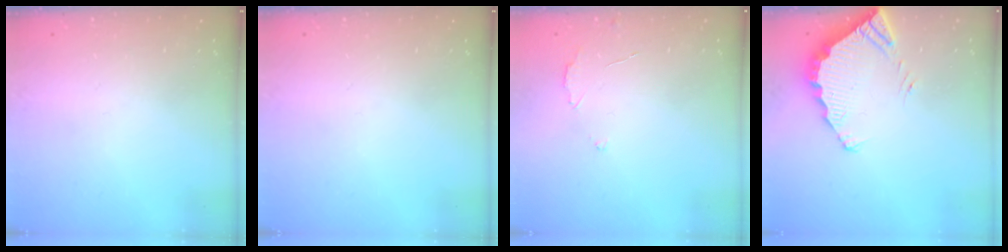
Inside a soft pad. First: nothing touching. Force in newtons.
{"total": 0.0}
{"total": 2.6, "press": 2.6, "slide": 0.2}
{"total": 3.9, "press": 3.9, "slide": 0.3}